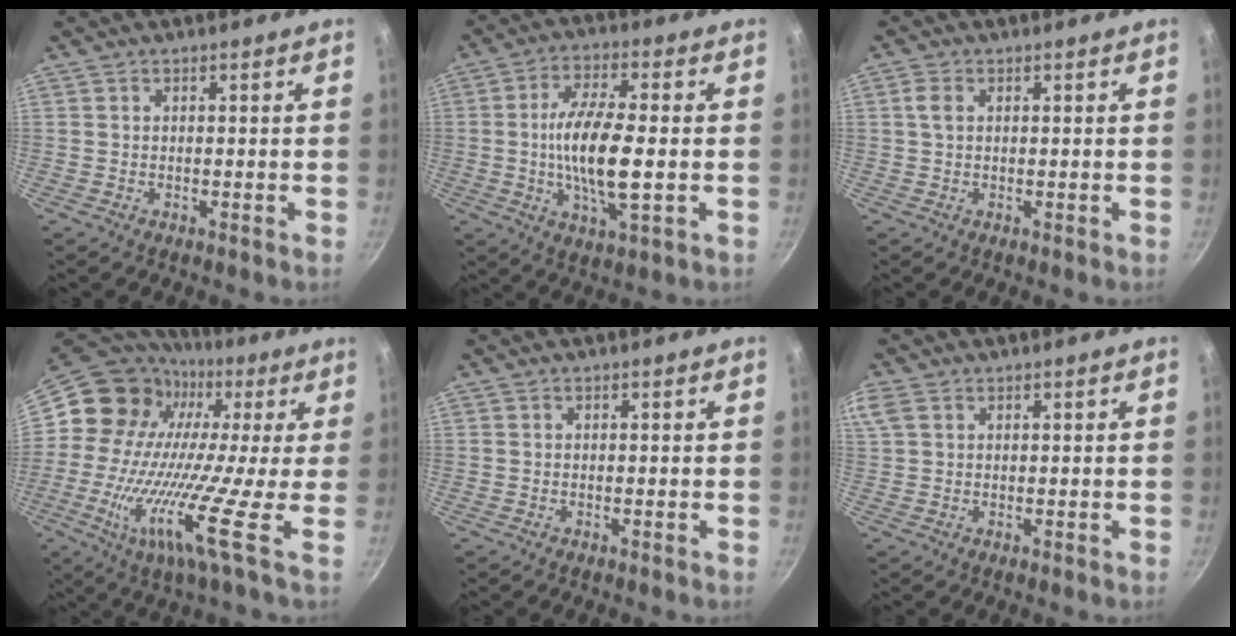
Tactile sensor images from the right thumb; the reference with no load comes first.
{"total": 13.1, "force": [-0.9, 4.3, 12.4], "torque": [-0.236, 0.007, -0.020]}
{"total": 2.1, "force": [0.5, 1.4, 1.5], "torque": [-0.027, 0.001, 0.007]}
{"total": 20.0, "force": [0.4, 8.5, 18.0], "torque": [-0.314, 0.009, -0.022]}
{"total": 0.0}
{"total": 3.7, "force": [1.6, 2.4, 2.3], "torque": [-0.054, 0.010, 0.037]}